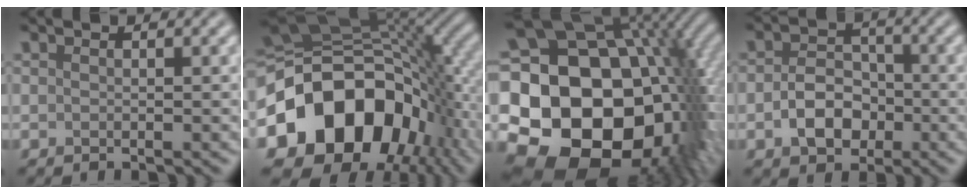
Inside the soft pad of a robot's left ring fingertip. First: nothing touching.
{"total": 18.1, "force": [-5.0, 13.4, 11.1], "torque": [-0.205, -0.009, -0.094]}
{"total": 23.6, "force": [-3.2, 17.6, 15.4], "torque": [-0.249, -0.005, -0.091]}
{"total": 4.1, "force": [-1.3, 3.0, 2.5], "torque": [-0.042, 0.002, -0.027]}